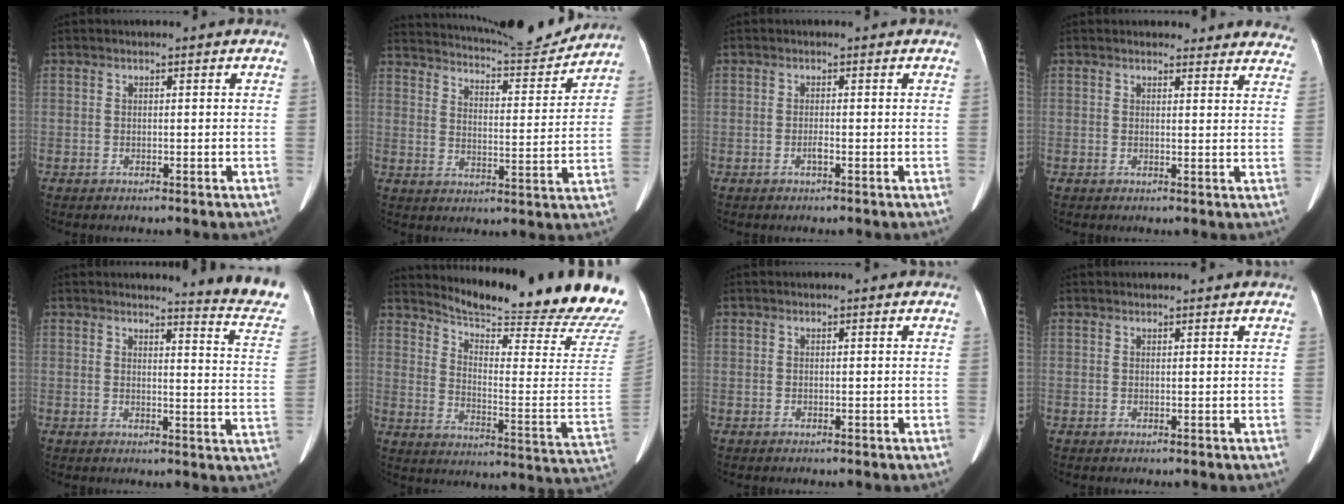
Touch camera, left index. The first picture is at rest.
{"total": 15.7, "force": [15.2, 0.4, 4.0], "torque": [-0.073, -0.033, 0.212]}
{"total": 0.6, "force": [-0.3, 0.0, 0.6], "torque": [-0.009, 0.000, -0.006]}
{"total": 12.2, "force": [11.6, 3.3, 1.9], "torque": [0.025, -0.015, 0.098]}
{"total": 11.2, "force": [11.0, -1.0, 1.8], "torque": [-0.009, -0.107, 0.099]}
{"total": 23.9, "force": [22.4, -1.1, 8.3], "torque": [-0.141, -0.134, 0.285]}
{"total": 0.0}
{"total": 2.7, "force": [2.6, 0.3, 0.7], "torque": [-0.011, 0.026, 0.032]}